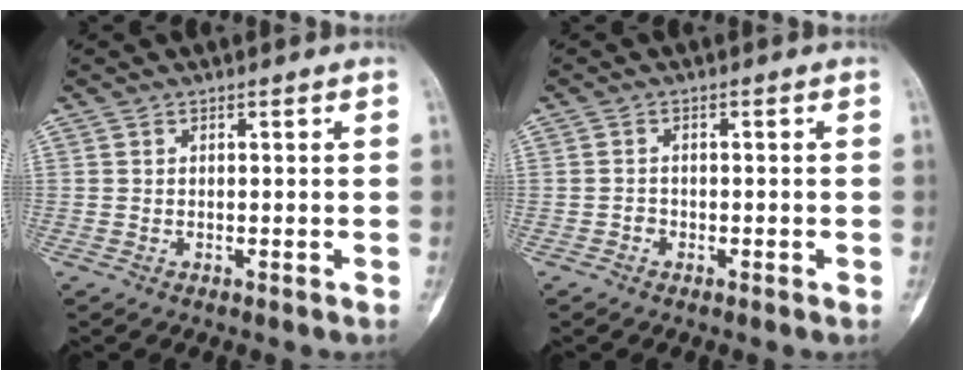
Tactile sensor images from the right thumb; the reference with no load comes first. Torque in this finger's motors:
{"motor_torque": [0.09, 0.14, 0.01, -0.17, -0.03]}